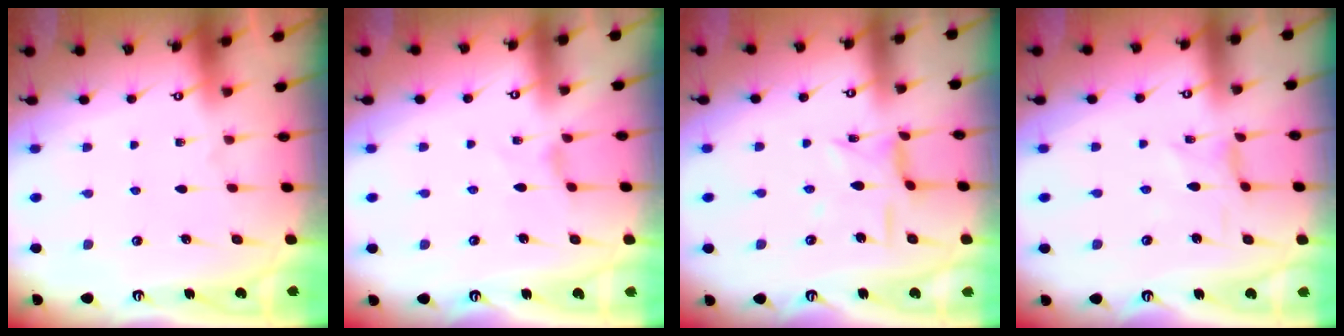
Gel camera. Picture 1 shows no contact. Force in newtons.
{"total": 0.0}
{"total": 5.8, "press": 5.8, "slide": 0.4}
{"total": 0.0}